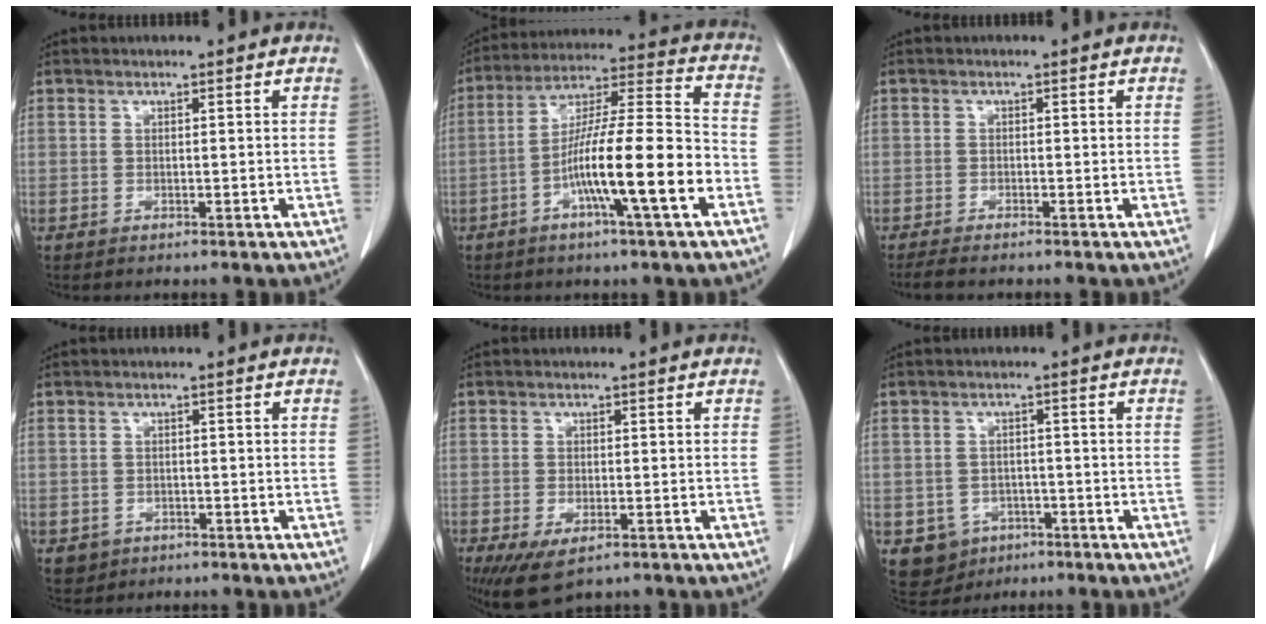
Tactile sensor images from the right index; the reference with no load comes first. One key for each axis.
{"total": 16.0, "fx": -5.6, "fy": 0.5, "fz": 15.0, "tx": -0.262, "ty": 0.004, "tz": -0.098}
{"total": 2.9, "fx": -2.5, "fy": 0.1, "fz": 1.5, "tx": -0.025, "ty": -0.007, "tz": -0.041}
{"total": 2.4, "fx": -1.0, "fy": 2.2, "fz": 0.2, "tx": -0.002, "ty": 0.006, "tz": -0.011}
{"total": 5.8, "fx": -3.2, "fy": 2.6, "fz": 4.1, "tx": -0.072, "ty": -0.014, "tz": -0.047}
{"total": 5.6, "fx": -2.6, "fy": 4.9, "fz": 1.0, "tx": -0.017, "ty": 0.007, "tz": -0.030}